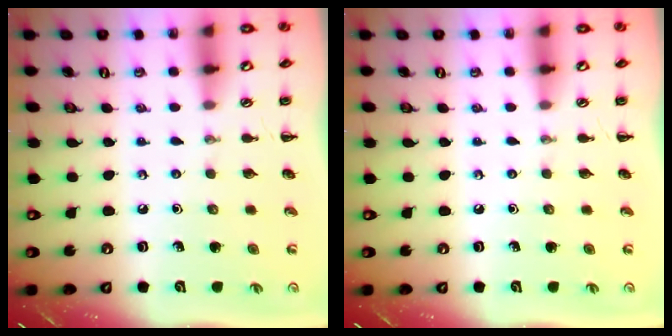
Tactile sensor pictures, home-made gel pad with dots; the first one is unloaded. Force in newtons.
{"total": 0.0}